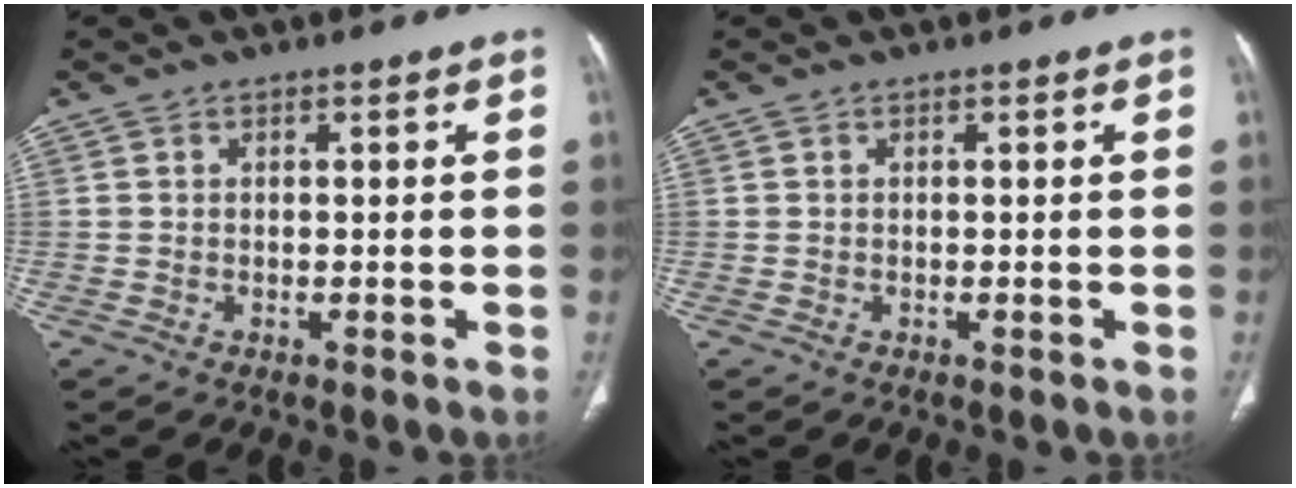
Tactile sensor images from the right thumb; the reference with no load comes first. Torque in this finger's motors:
{"motor_torque": [0.00, 0.00, -0.07, -0.06, 0.00]}